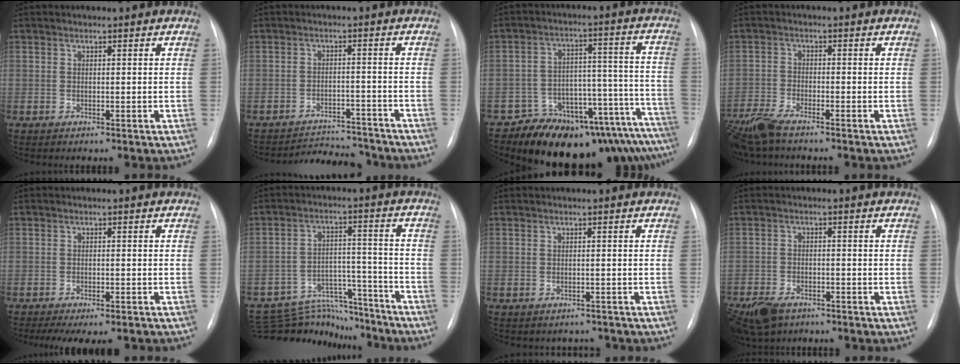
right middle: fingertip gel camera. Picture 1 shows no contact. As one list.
[{"total": 8.6, "force": [-8.4, 1.5, 0.6], "torque": [-0.006, 0.006, -0.117]}, {"total": 19.4, "force": [-17.4, 5.9, 6.3], "torque": [-0.012, 0.065, -0.231]}, {"total": 6.7, "force": [-5.6, 1.2, 3.5], "torque": [-0.078, -0.020, -0.110]}, {"total": 9.5, "force": [-7.9, 2.5, 4.7], "torque": [-0.063, -0.003, -0.103]}, {"total": 13.4, "force": [-12.6, 4.5, 0.8], "torque": [-0.006, 0.044, -0.190]}, {"total": 2.6, "force": [-2.3, 1.2, -0.2], "torque": [0.002, 0.009, -0.028]}, {"total": 11.0, "force": [-7.5, 6.1, 5.2], "torque": [-0.128, -0.012, -0.122]}]